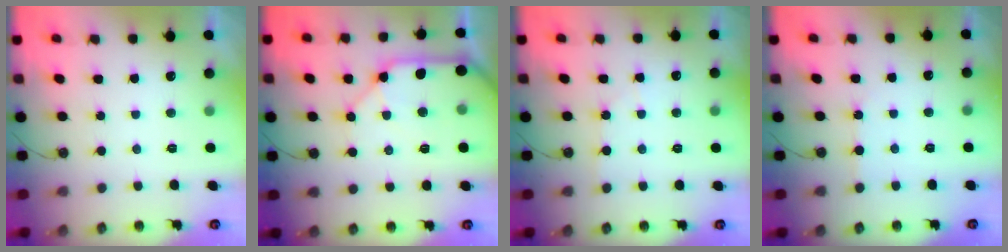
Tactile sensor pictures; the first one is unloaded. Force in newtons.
{"total": 12.0, "press": 11.9, "slide": 1.6}
{"total": 3.2, "press": 3.1, "slide": 0.5}
{"total": 2.3, "press": 2.3, "slide": 0.4}